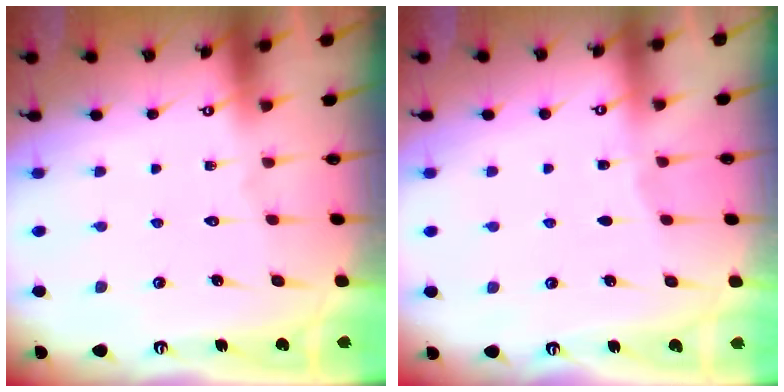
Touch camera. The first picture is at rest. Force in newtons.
{"total": 1.9, "press": 1.9, "slide": 0.3}